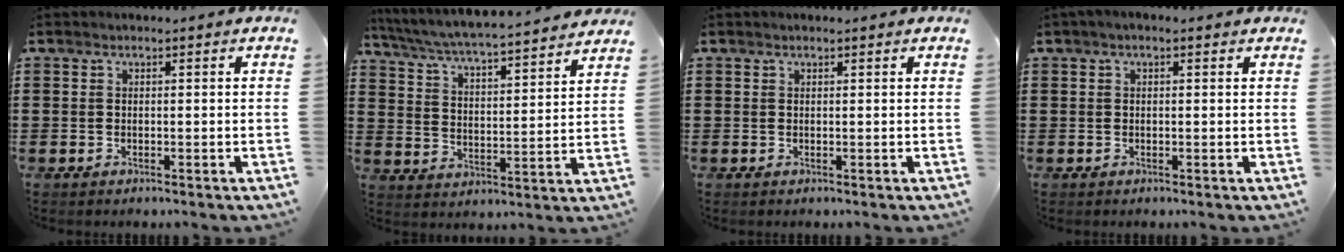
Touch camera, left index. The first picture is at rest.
{"total": 4.9, "force": [4.7, -0.4, 1.4], "torque": [-0.051, -0.038, 0.072]}
{"total": 0.0}
{"total": 0.8, "force": [0.0, 0.4, 0.7], "torque": [-0.014, 0.003, 0.000]}